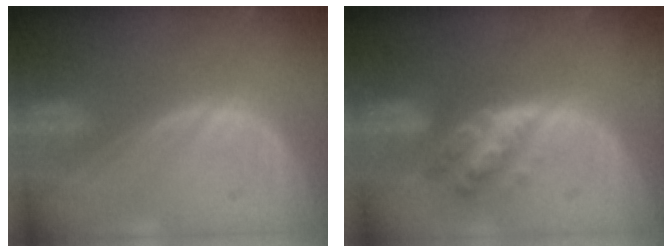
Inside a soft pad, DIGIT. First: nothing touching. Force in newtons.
{"total": 5.3, "press": 5.2, "slide": 0.4}